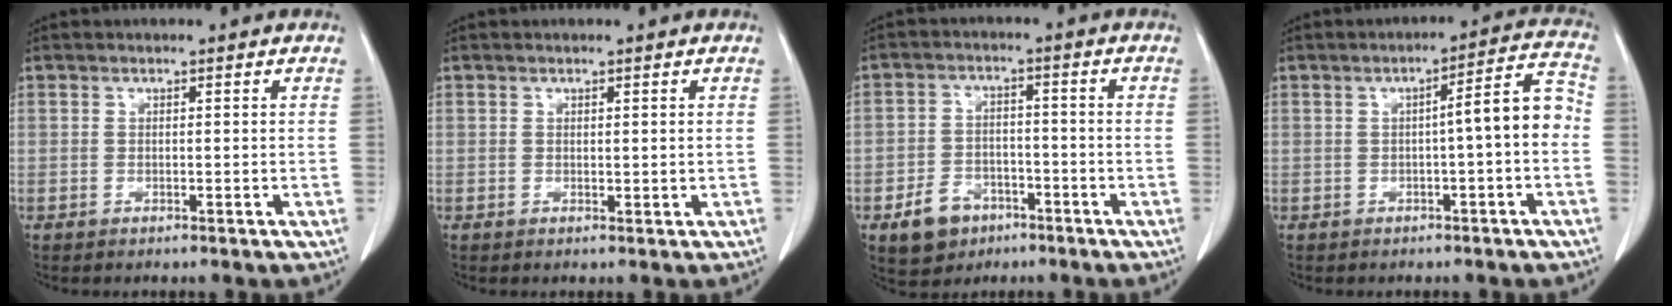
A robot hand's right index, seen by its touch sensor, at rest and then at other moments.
{"total": 0.0}
{"total": 6.9, "force": [-3.9, 5.1, 2.6], "torque": [-0.050, 0.008, -0.058]}
{"total": 6.3, "force": [-0.7, 0.9, 6.2], "torque": [-0.077, 0.031, -0.011]}